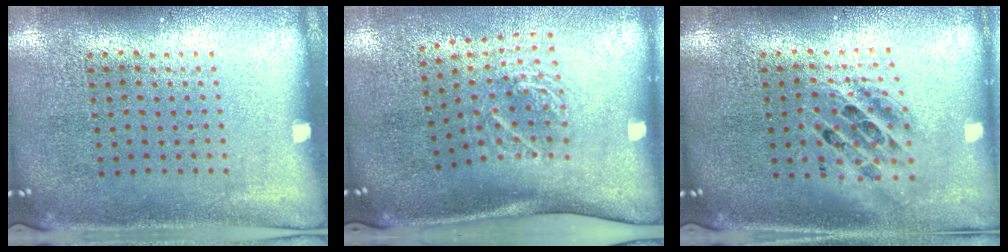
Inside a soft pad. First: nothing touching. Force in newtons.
{"total": 1.8, "press": 1.3, "slide": 1.3}
{"total": 1.7, "press": 1.4, "slide": 0.9}